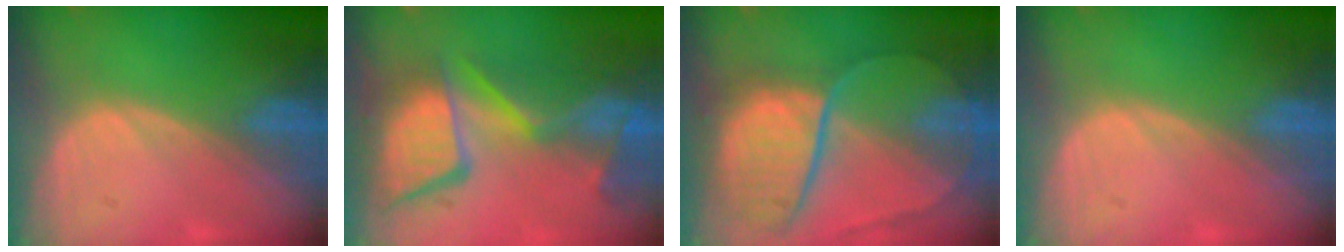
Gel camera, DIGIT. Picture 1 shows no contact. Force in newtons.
{"total": 13.6, "press": 11.2, "slide": 7.8}
{"total": 10.9, "press": 9.0, "slide": 6.1}
{"total": 0.0}